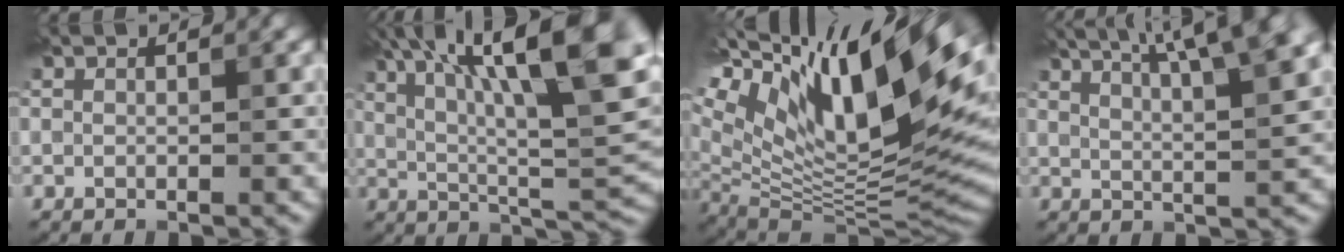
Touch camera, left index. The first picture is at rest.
{"total": 16.3, "force": [7.1, 4.6, 13.9], "torque": [-0.224, 0.019, 0.116]}
{"total": 18.2, "force": [7.6, 6.5, 15.2], "torque": [-0.271, 0.030, 0.138]}
{"total": 11.4, "force": [7.0, 3.1, 8.4], "torque": [-0.097, 0.043, 0.070]}